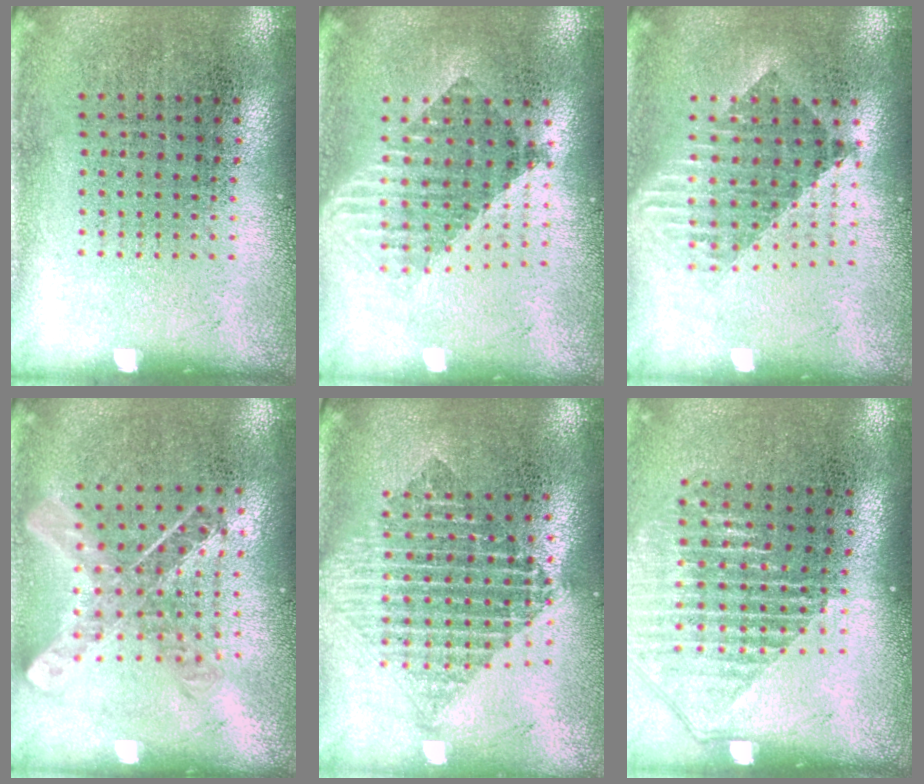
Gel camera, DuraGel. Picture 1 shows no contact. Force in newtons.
{"total": 1.6, "press": 1.3, "slide": 0.9}
{"total": 1.7, "press": 1.4, "slide": 1.0}
{"total": 1.0, "press": 1.0, "slide": 0.1}
{"total": 2.0, "press": 1.6, "slide": 1.2}
{"total": 1.3, "press": 1.2, "slide": 0.6}